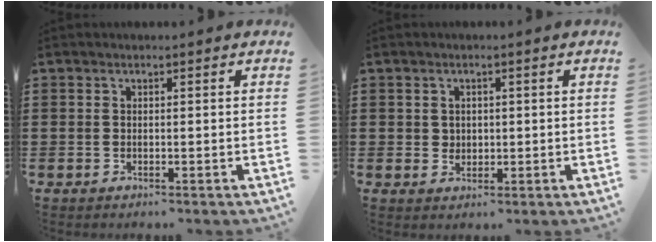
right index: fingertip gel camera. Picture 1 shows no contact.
{"total": 1.9, "force": [0.5, 1.7, 0.4], "torque": [-0.014, 0.009, 0.008]}